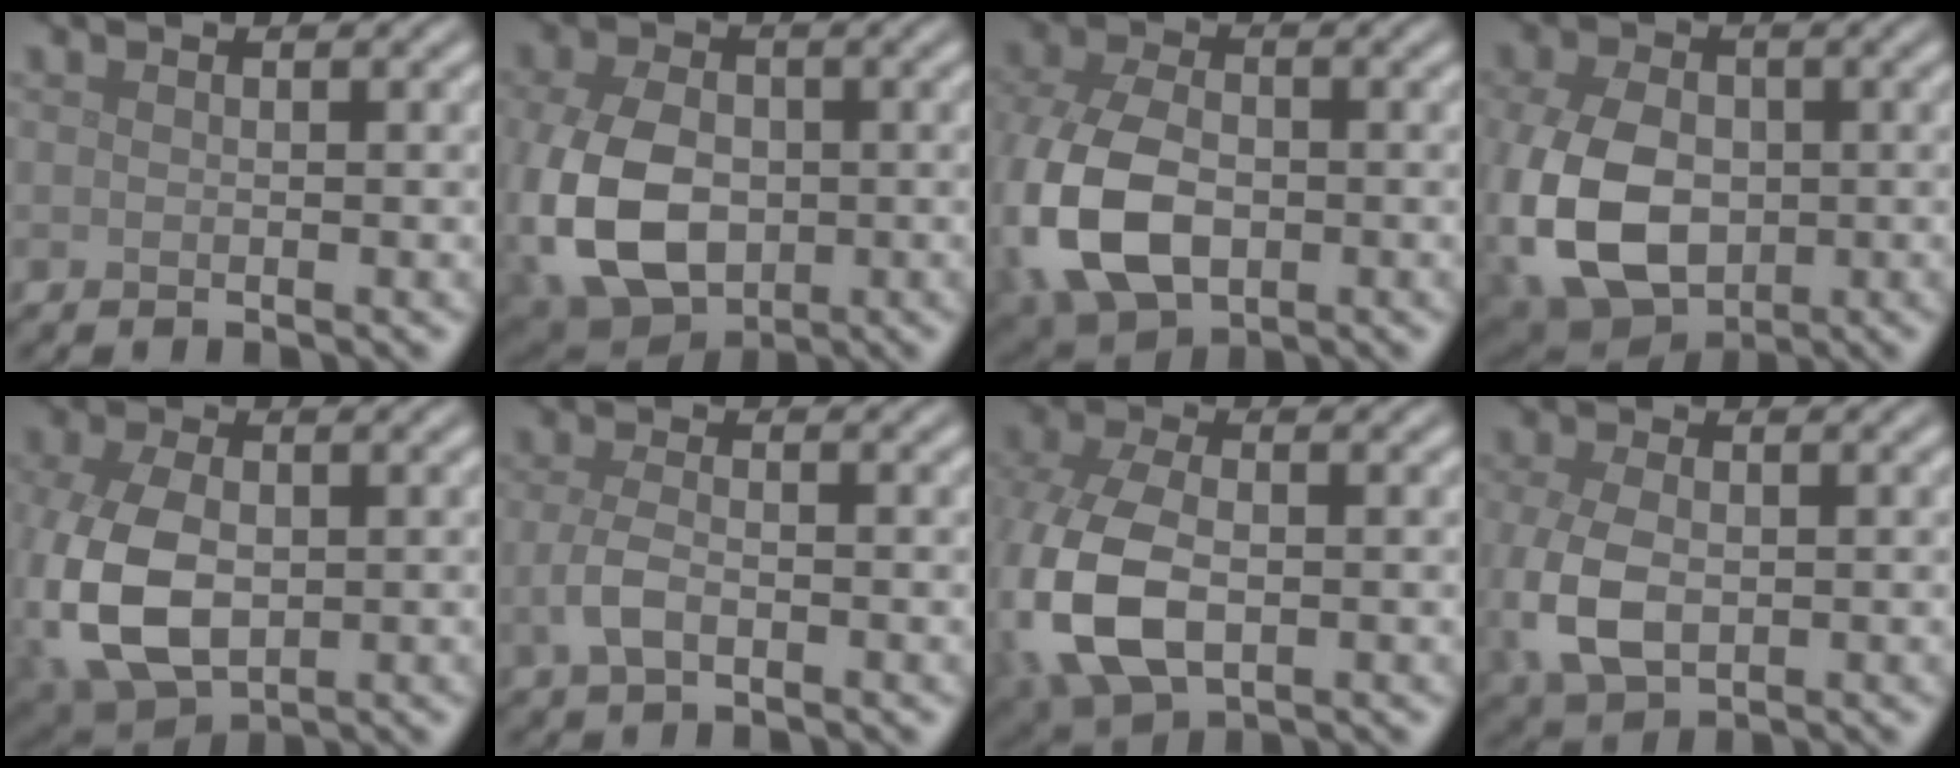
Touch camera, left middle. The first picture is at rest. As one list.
[{"total": 10.3, "force": [-1.9, 7.1, 7.2], "torque": [-0.175, -0.015, -0.041]}, {"total": 10.3, "force": [-2.4, 6.8, 7.4], "torque": [-0.192, -0.020, -0.052]}, {"total": 10.7, "force": [-1.8, 7.4, 7.5], "torque": [-0.182, -0.017, -0.041]}, {"total": 8.4, "force": [-1.3, 5.3, 6.4], "torque": [-0.161, -0.016, -0.017]}, {"total": 2.4, "force": [-0.7, 1.2, 2.0], "torque": [-0.047, -0.003, -0.016]}, {"total": 9.7, "force": [-1.8, 6.0, 7.3], "torque": [-0.201, -0.020, -0.032]}, {"total": 5.3, "force": [-0.6, 3.5, 4.0], "torque": [-0.105, -0.013, -0.008]}]